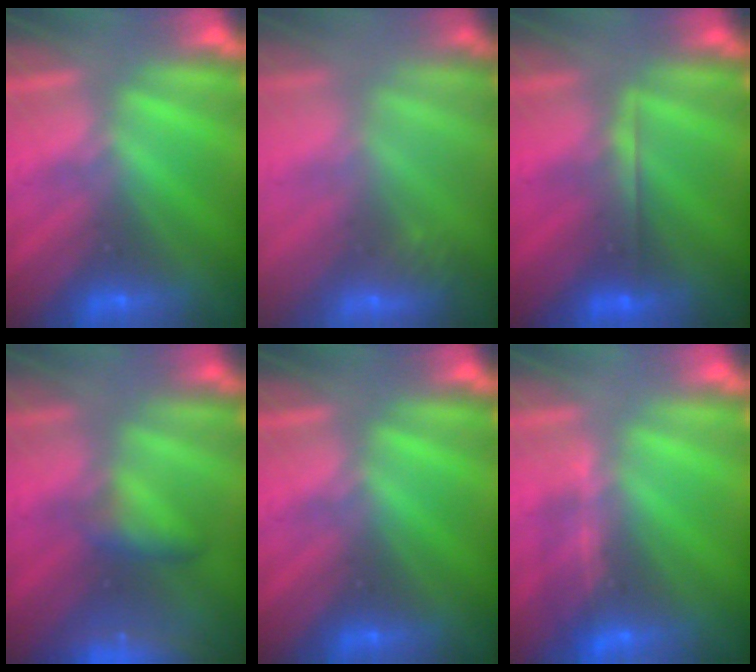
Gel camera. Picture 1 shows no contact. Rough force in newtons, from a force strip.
{"total": 2.3}
{"total": 2.6}
{"total": 7.2}
{"total": 0.0}
{"total": 1.3}